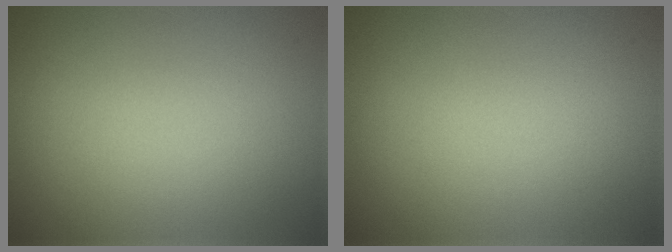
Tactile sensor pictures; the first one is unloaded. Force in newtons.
{"total": 0.0}